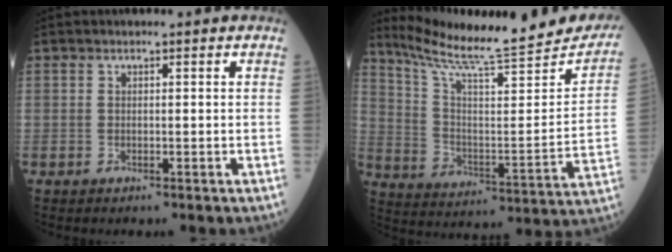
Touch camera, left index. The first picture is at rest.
{"total": 25.3, "force": [22.5, 1.8, 11.3], "torque": [-0.179, -0.064, 0.314]}